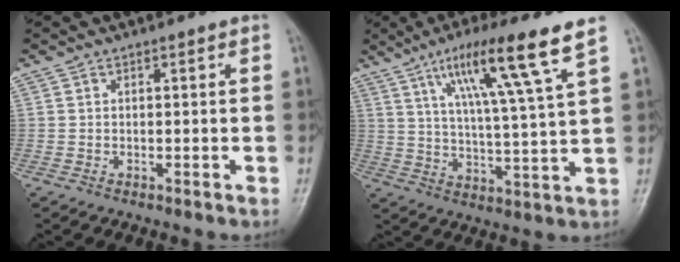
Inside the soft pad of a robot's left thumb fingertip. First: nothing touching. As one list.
[{"total": 14.8, "force": [8.2, 0.5, 12.4], "torque": [-0.212, -0.030, 0.138]}]